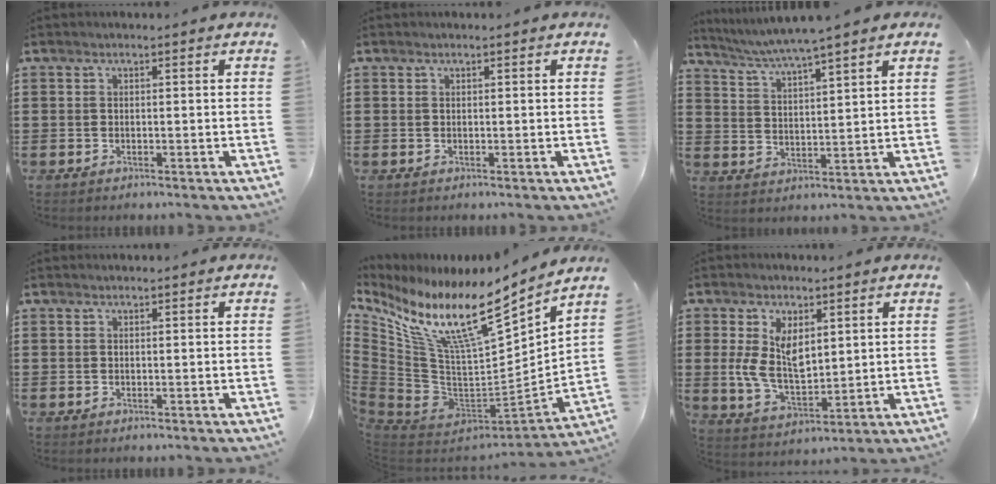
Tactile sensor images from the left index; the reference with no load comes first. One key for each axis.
{"total": 0.0}
{"total": 4.6, "fx": 4.1, "fy": -0.9, "fz": 1.9, "tx": -0.053, "ty": -0.024, "tz": 0.067}
{"total": 0.0}
{"total": 13.8, "fx": 9.8, "fy": 2.8, "fz": 9.3, "tx": -0.192, "ty": -0.081, "tz": 0.165}
{"total": 8.0, "fx": 2.3, "fy": 4.6, "fz": 6.2, "tx": -0.133, "ty": 0.002, "tz": 0.040}